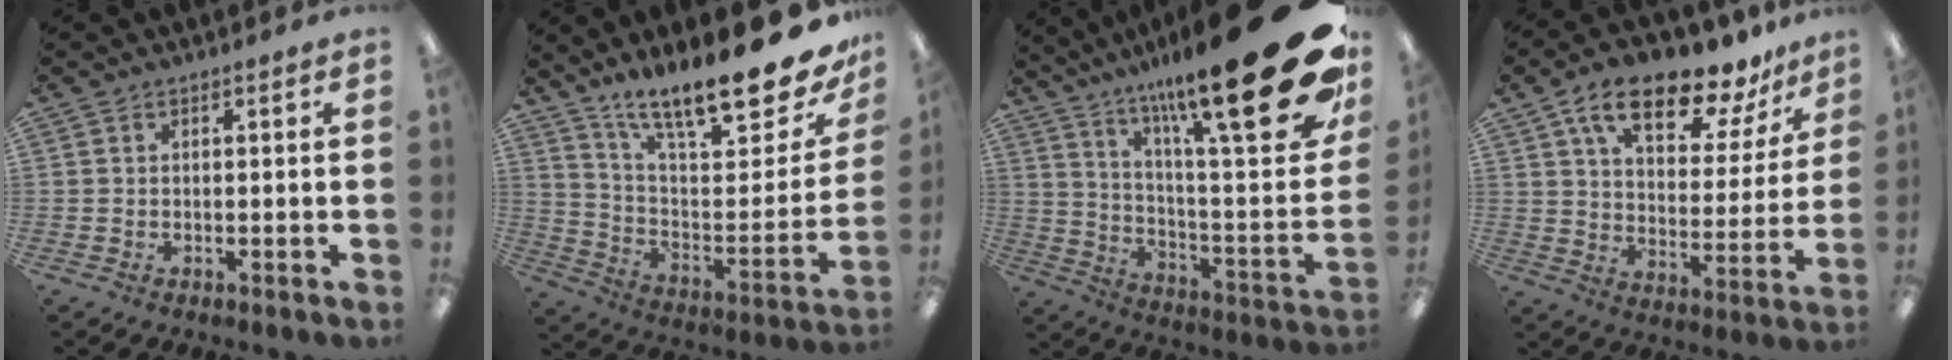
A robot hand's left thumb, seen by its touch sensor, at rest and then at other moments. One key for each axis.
{"total": 19.5, "fx": 15.3, "fy": 3.8, "fz": 11.5, "tx": -0.173, "ty": -0.116, "tz": 0.250}
{"total": 29.8, "fx": 17.2, "fy": 6.3, "fz": 23.6, "tx": -0.331, "ty": -0.122, "tz": 0.282}
{"total": 16.0, "fx": 11.7, "fy": 6.0, "fz": 9.2, "tx": -0.153, "ty": -0.062, "tz": 0.199}